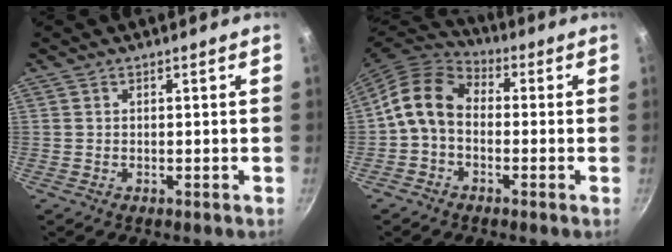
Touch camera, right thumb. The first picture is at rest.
{"total": 10.0, "force": [-1.0, 7.6, 6.5], "torque": [-0.107, 0.036, -0.040]}